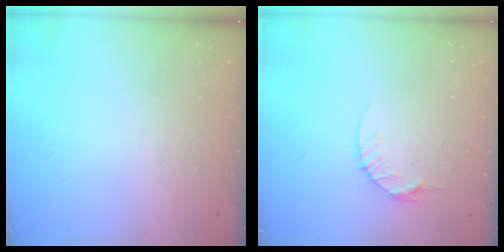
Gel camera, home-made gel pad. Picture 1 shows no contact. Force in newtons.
{"total": 4.7, "press": 4.7, "slide": 0.6}